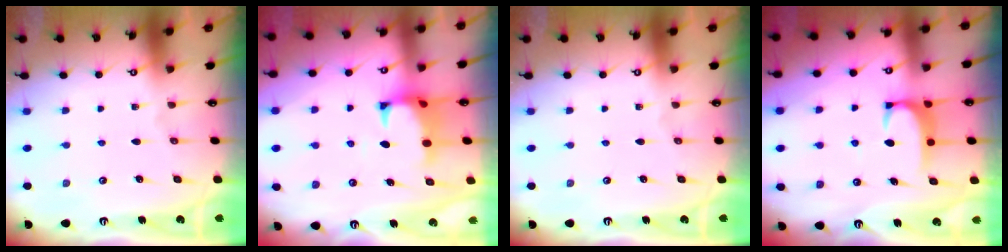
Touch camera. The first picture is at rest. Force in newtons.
{"total": 1.0, "press": 0.1, "slide": 1.0}
{"total": 0.0}
{"total": 2.0, "press": 1.9, "slide": 0.6}